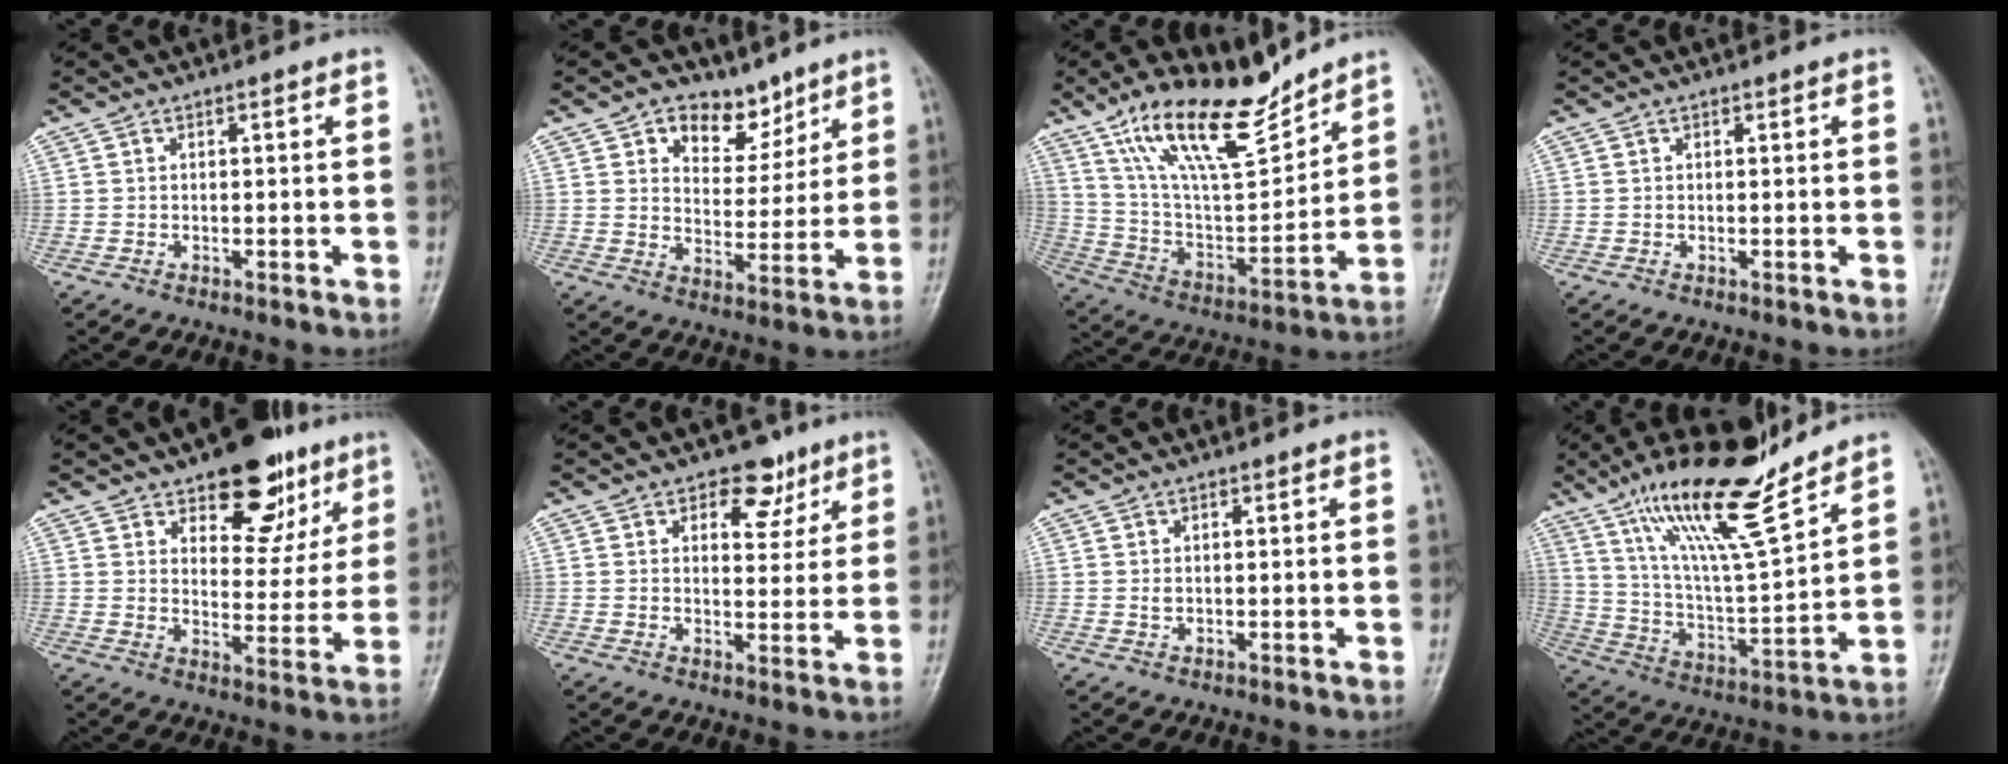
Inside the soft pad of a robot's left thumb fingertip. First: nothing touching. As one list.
[{"total": 9.1, "force": [5.9, 6.1, 3.4], "torque": [-0.013, -0.031, 0.094]}, {"total": 18.8, "force": [13.8, 5.7, 11.4], "torque": [-0.163, -0.073, 0.256]}, {"total": 0.0}, {"total": 14.8, "force": [8.9, 7.8, 8.9], "torque": [-0.064, -0.046, 0.130]}, {"total": 7.0, "force": [4.2, 4.3, 3.5], "torque": [-0.013, -0.019, 0.057]}, {"total": 0.9, "force": [0.3, 0.6, 0.5], "torque": [-0.005, -0.001, 0.006]}, {"total": 19.5, "force": [13.9, 3.5, 13.2], "torque": [-0.208, -0.072, 0.251]}]